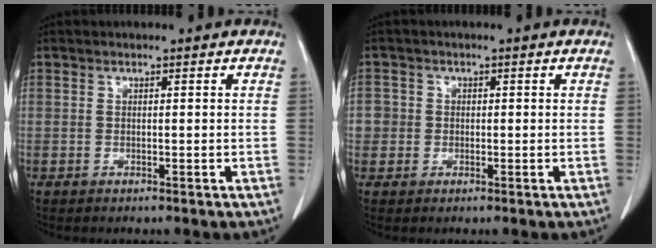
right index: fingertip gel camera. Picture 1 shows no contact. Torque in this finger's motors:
{"motor_torque": [0.11, -0.05, 0.06, 0.01]}